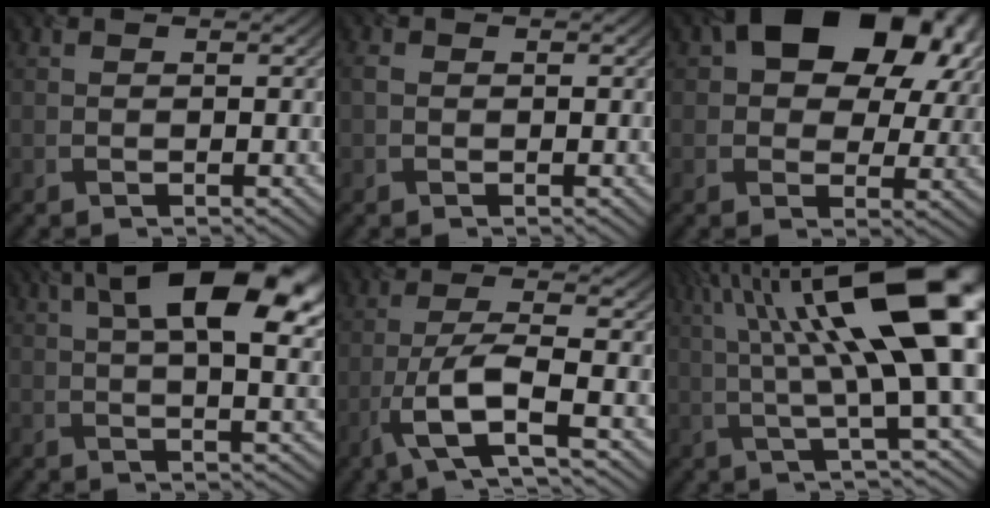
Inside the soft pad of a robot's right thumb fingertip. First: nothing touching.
{"total": 1.1, "force": [-0.1, 0.9, 0.7], "torque": [-0.017, 0.002, -0.006]}
{"total": 17.6, "force": [7.3, 11.4, 11.2], "torque": [-0.157, 0.030, 0.114]}
{"total": 15.8, "force": [6.1, 6.3, 13.1], "torque": [-0.193, 0.029, 0.076]}
{"total": 7.2, "force": [-3.4, 1.4, 6.2], "torque": [-0.127, 0.004, -0.081]}
{"total": 18.6, "force": [5.0, 4.7, 17.3], "torque": [-0.288, 0.030, 0.096]}